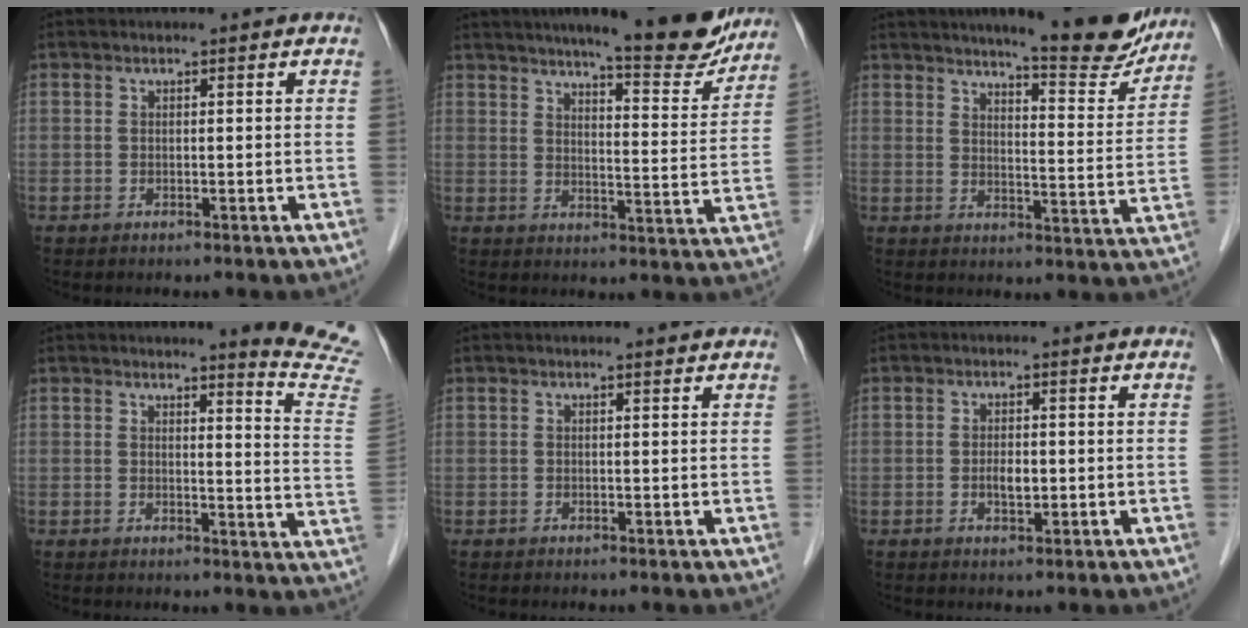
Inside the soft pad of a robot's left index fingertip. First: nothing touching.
{"total": 14.4, "force": [12.6, 1.5, 6.9], "torque": [-0.086, -0.020, 0.159]}
{"total": 14.4, "force": [12.8, 1.5, 6.3], "torque": [-0.077, -0.029, 0.157]}
{"total": 10.3, "force": [9.9, -1.4, 2.7], "torque": [-0.021, -0.106, 0.085]}
{"total": 1.1, "force": [1.1, -0.1, 0.2], "torque": [-0.012, 0.001, 0.013]}
{"total": 2.2, "force": [-0.3, 1.0, 1.9], "torque": [-0.037, 0.001, -0.003]}